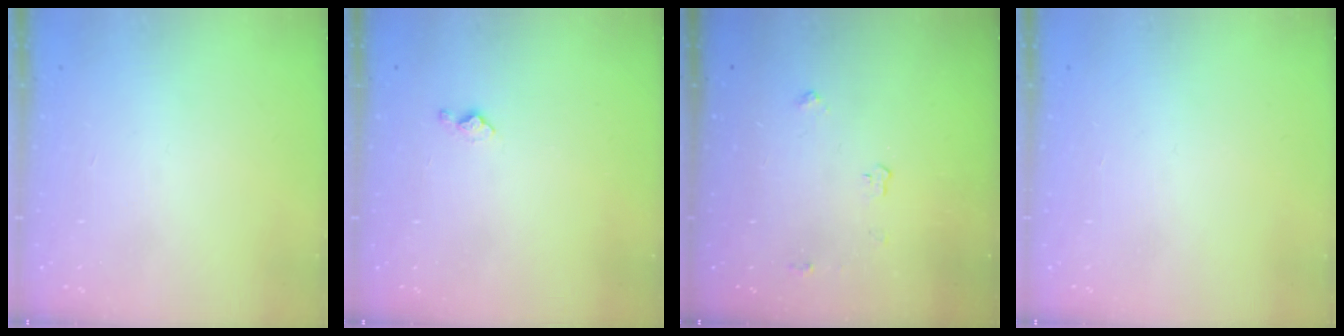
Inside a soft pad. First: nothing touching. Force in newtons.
{"total": 5.3, "press": 5.2, "slide": 0.6}
{"total": 3.0, "press": 2.9, "slide": 0.5}
{"total": 0.0}